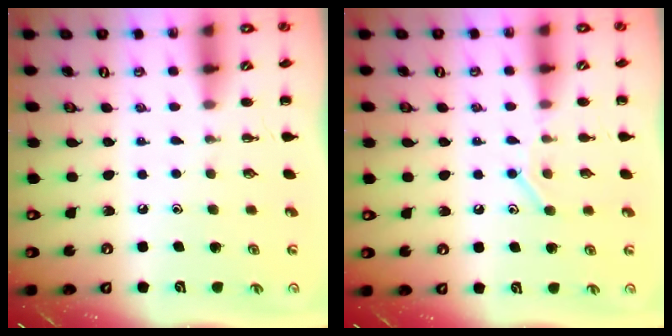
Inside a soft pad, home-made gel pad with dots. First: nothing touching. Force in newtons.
{"total": 8.9, "press": 8.7, "slide": 1.7}